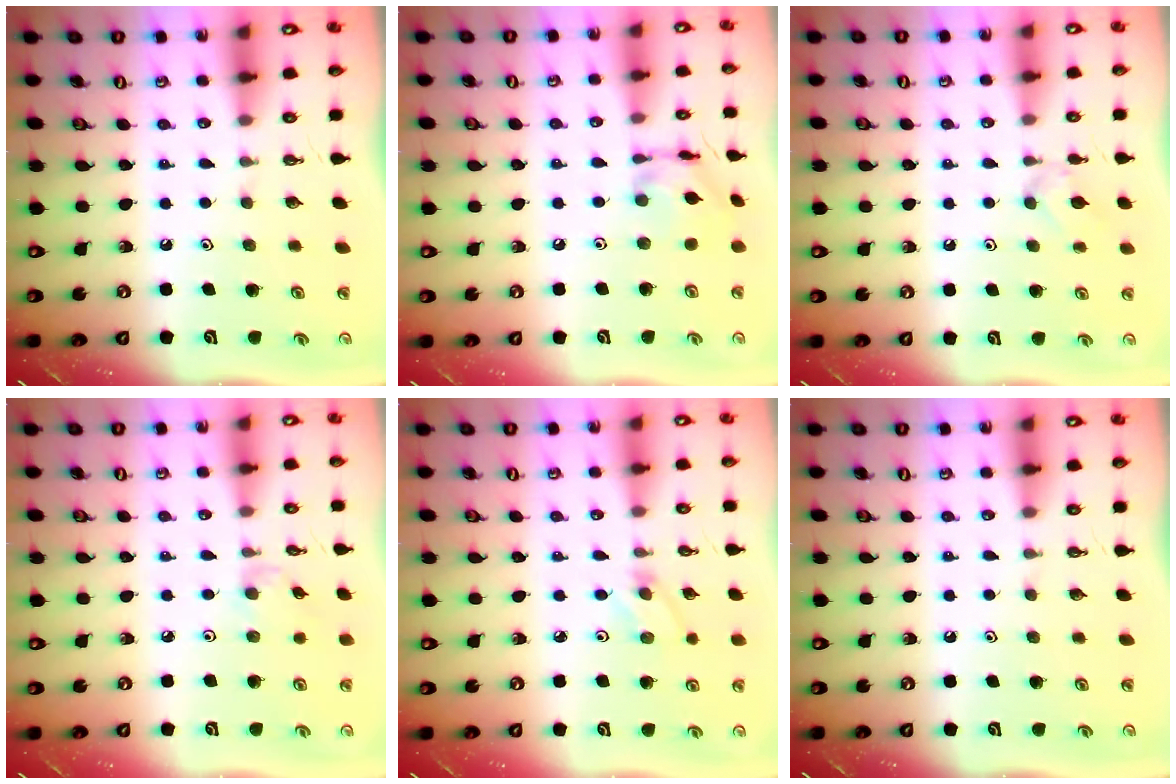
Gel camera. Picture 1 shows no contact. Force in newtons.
{"total": 9.7, "press": 9.7, "slide": 0.7}
{"total": 5.2, "press": 5.1, "slide": 1.0}
{"total": 1.6, "press": 1.5, "slide": 0.4}
{"total": 3.3, "press": 3.3, "slide": 0.4}
{"total": 0.0}